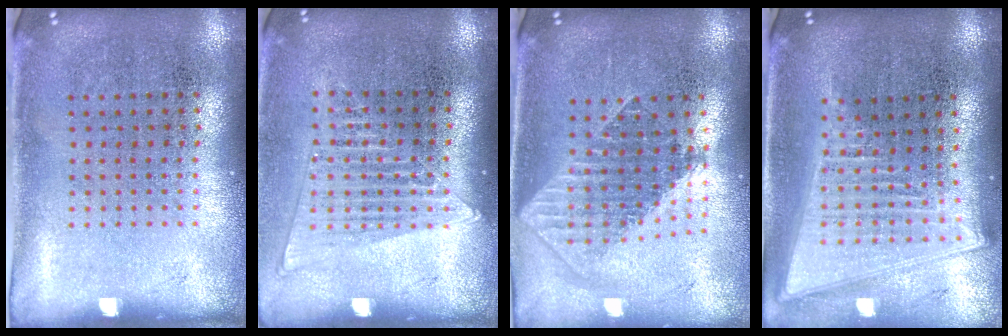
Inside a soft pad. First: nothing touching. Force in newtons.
{"total": 1.3, "press": 1.2, "slide": 0.5}
{"total": 1.8, "press": 1.4, "slide": 1.1}
{"total": 2.0, "press": 1.7, "slide": 1.2}